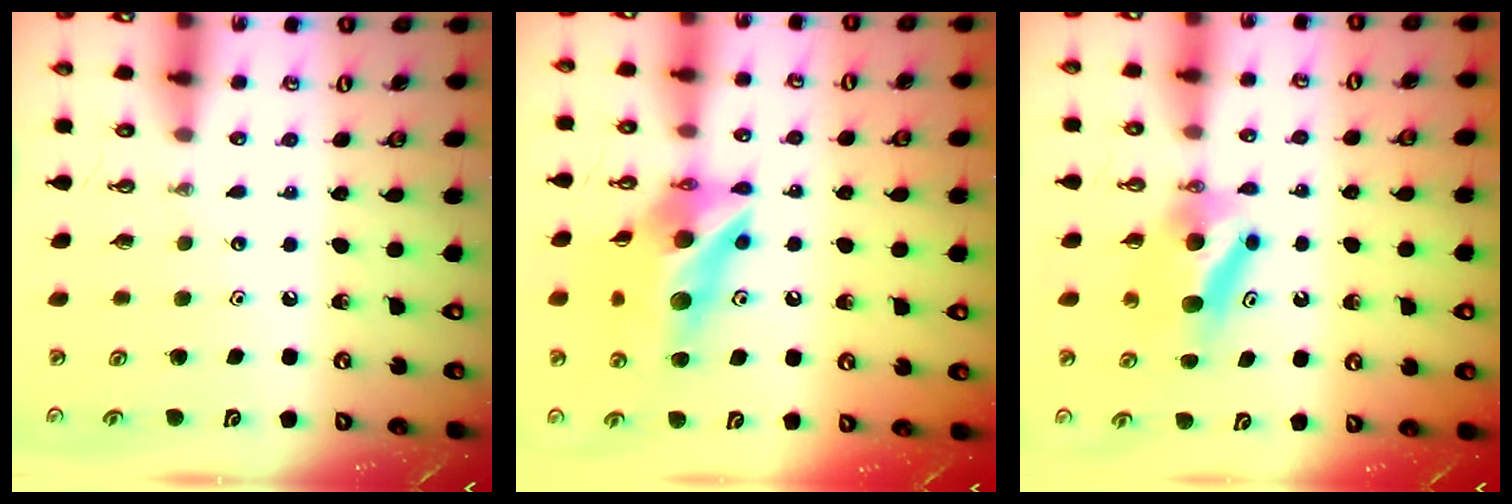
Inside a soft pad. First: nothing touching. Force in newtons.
{"total": 14.8, "press": 14.7, "slide": 1.3}
{"total": 8.0, "press": 6.8, "slide": 4.1}